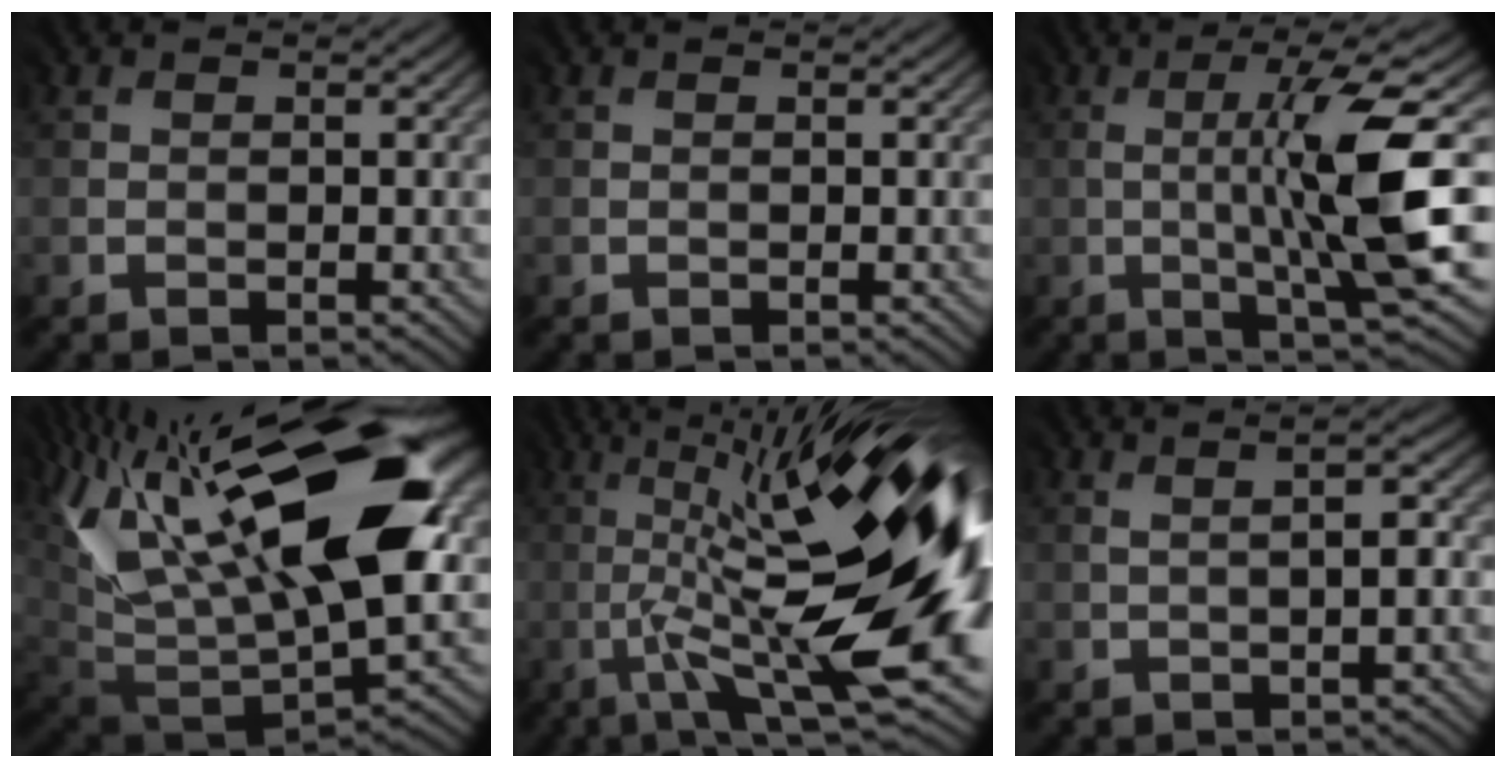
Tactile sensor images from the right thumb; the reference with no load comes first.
{"total": 0.0}
{"total": 10.8, "force": [-0.7, 1.0, 10.8], "torque": [-0.165, 0.016, -0.008]}
{"total": 20.0, "force": [7.9, 9.4, 15.8], "torque": [-0.305, -0.004, 0.164]}
{"total": 19.8, "force": [-1.8, 5.1, 19.1], "torque": [-0.286, 0.002, -0.025]}
{"total": 2.2, "force": [-0.1, 0.1, 2.2], "torque": [-0.032, 0.004, 0.004]}